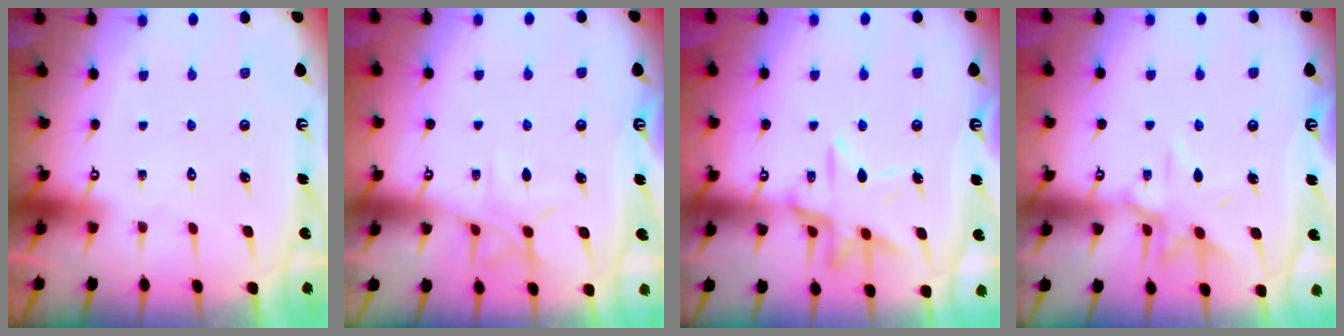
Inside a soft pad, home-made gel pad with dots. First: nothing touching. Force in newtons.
{"total": 6.5, "press": 6.4, "slide": 0.7}
{"total": 14.1, "press": 14.1, "slide": 0.9}
{"total": 9.7, "press": 9.6, "slide": 0.8}